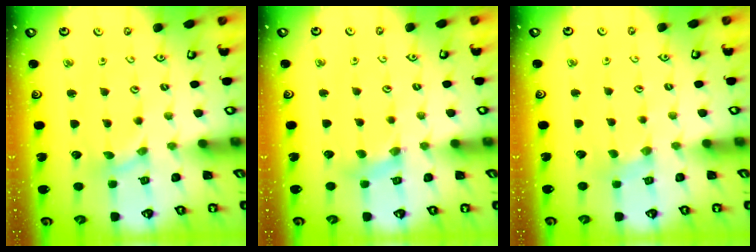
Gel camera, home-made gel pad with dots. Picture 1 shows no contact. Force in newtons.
{"total": 2.3, "press": 2.3, "slide": 0.3}
{"total": 0.0}